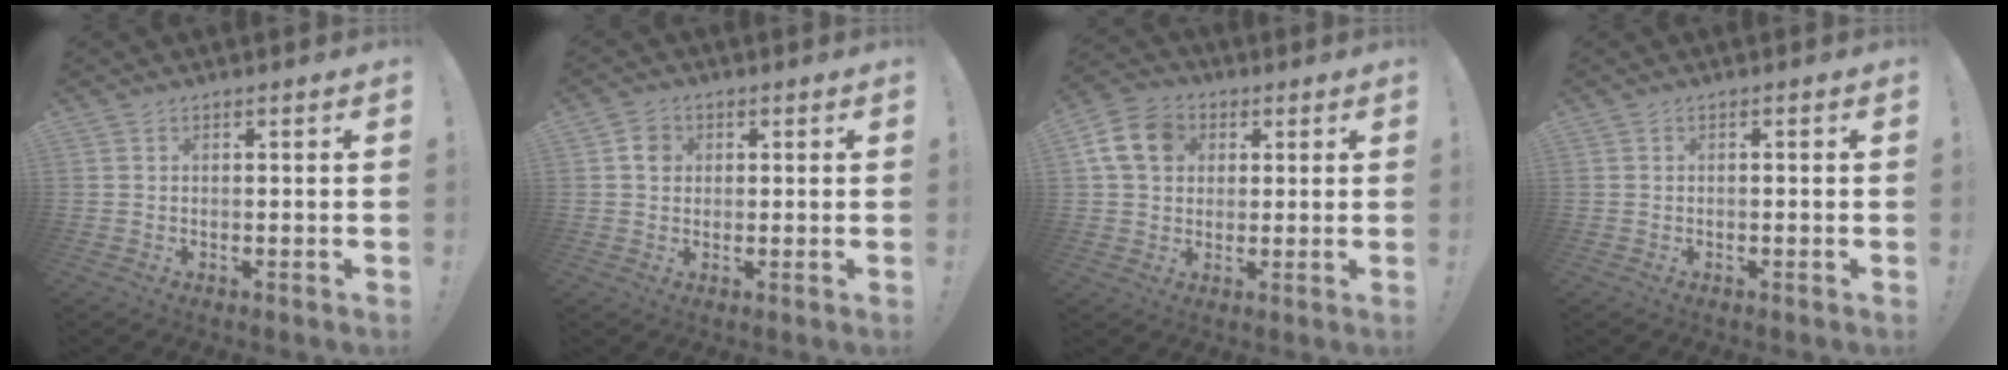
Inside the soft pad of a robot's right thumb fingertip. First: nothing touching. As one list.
[{"total": 4.3, "force": [0.9, 3.9, 1.5], "torque": [-0.013, 0.003, 0.014]}, {"total": 12.2, "force": [3.5, 9.7, 6.6], "torque": [-0.113, 0.002, 0.073]}, {"total": 0.6, "force": [-0.5, -0.1, 0.3], "torque": [-0.005, 0.000, -0.008]}]